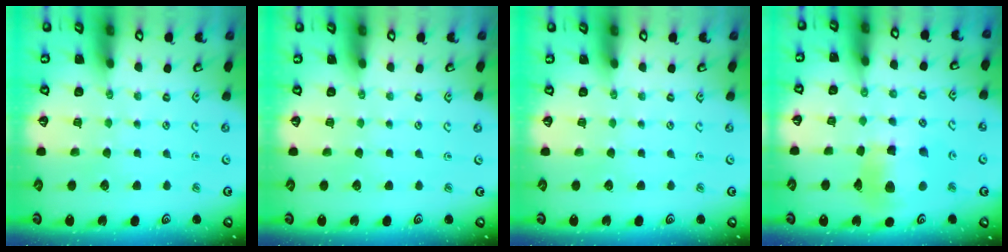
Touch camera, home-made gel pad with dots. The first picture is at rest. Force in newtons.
{"total": 0.0}
{"total": 0.0}
{"total": 12.8, "press": 12.7, "slide": 1.5}